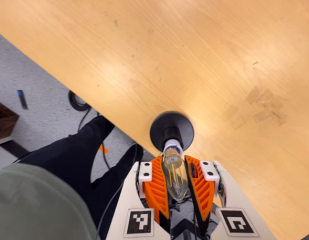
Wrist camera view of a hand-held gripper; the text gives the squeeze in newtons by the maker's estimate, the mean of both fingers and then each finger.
{"total": 20.7, "left": 22.5, "right": 19.0}